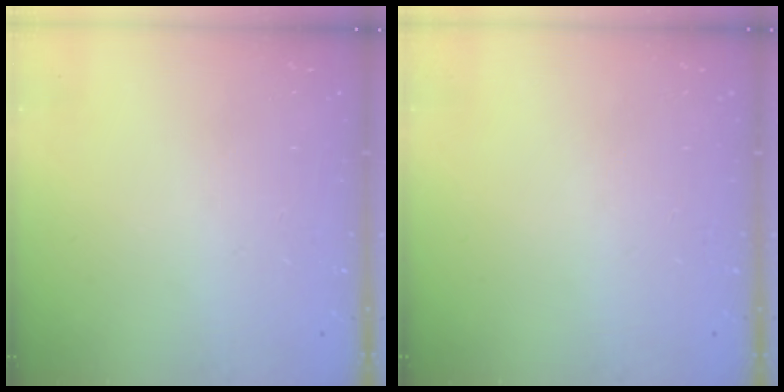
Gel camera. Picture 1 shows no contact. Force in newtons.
{"total": 0.0}